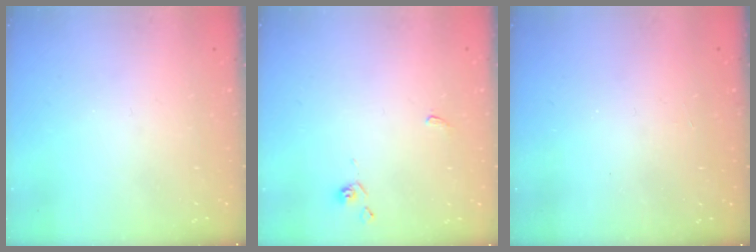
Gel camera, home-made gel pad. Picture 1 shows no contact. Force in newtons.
{"total": 2.8, "press": 2.8, "slide": 0.6}
{"total": 5.9, "press": 5.9, "slide": 0.3}